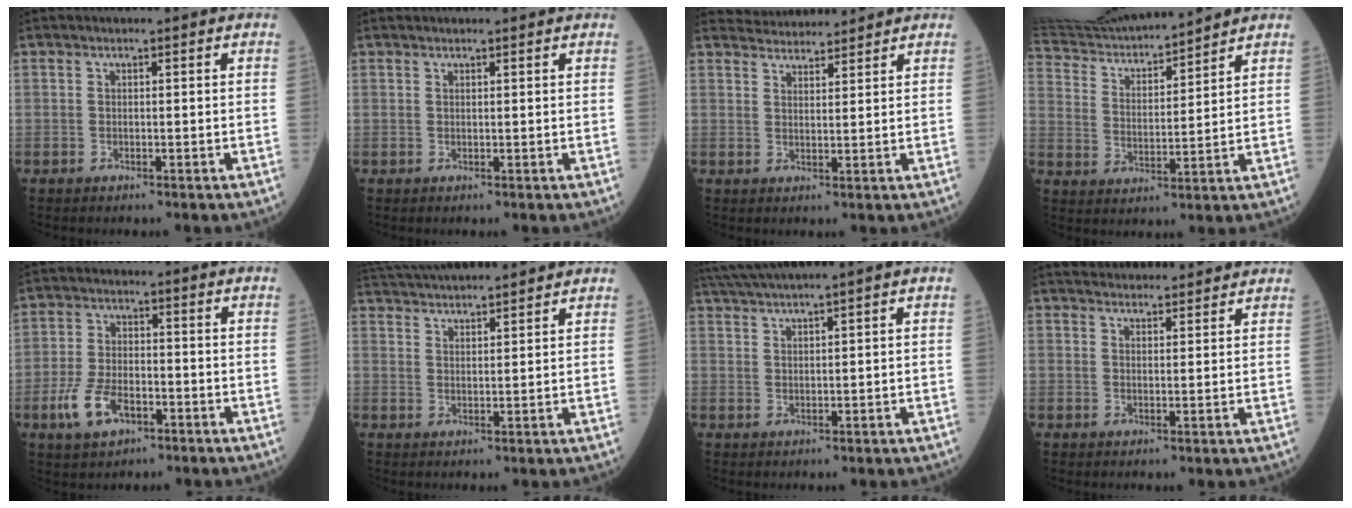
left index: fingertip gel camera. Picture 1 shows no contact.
{"total": 1.6, "force": [1.5, 0.0, 0.3], "torque": [-0.006, 0.014, 0.022]}
{"total": 5.9, "force": [5.9, 0.5, 0.4], "torque": [-0.013, 0.029, 0.091]}
{"total": 17.4, "force": [16.6, 1.3, 5.2], "torque": [-0.106, 0.016, 0.291]}
{"total": 7.5, "force": [-3.7, 3.8, 5.3], "torque": [-0.121, -0.004, -0.072]}
{"total": 14.3, "force": [13.4, 1.1, 4.8], "torque": [-0.099, 0.041, 0.207]}
{"total": 5.8, "force": [5.0, -1.7, 2.5], "torque": [-0.047, 0.020, 0.095]}
{"total": 9.3, "force": [8.9, 1.6, 2.2], "torque": [-0.028, 0.026, 0.117]}